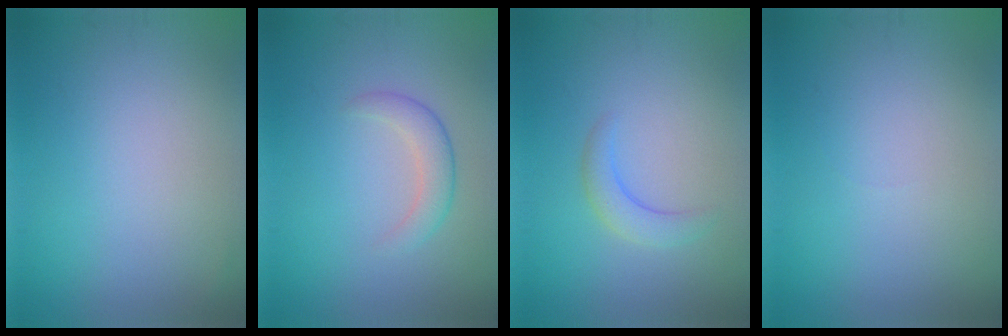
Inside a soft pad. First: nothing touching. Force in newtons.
{"total": 2.3, "press": 2.3, "slide": 0.1}
{"total": 2.1, "press": 2.1, "slide": 0.3}
{"total": 0.0}